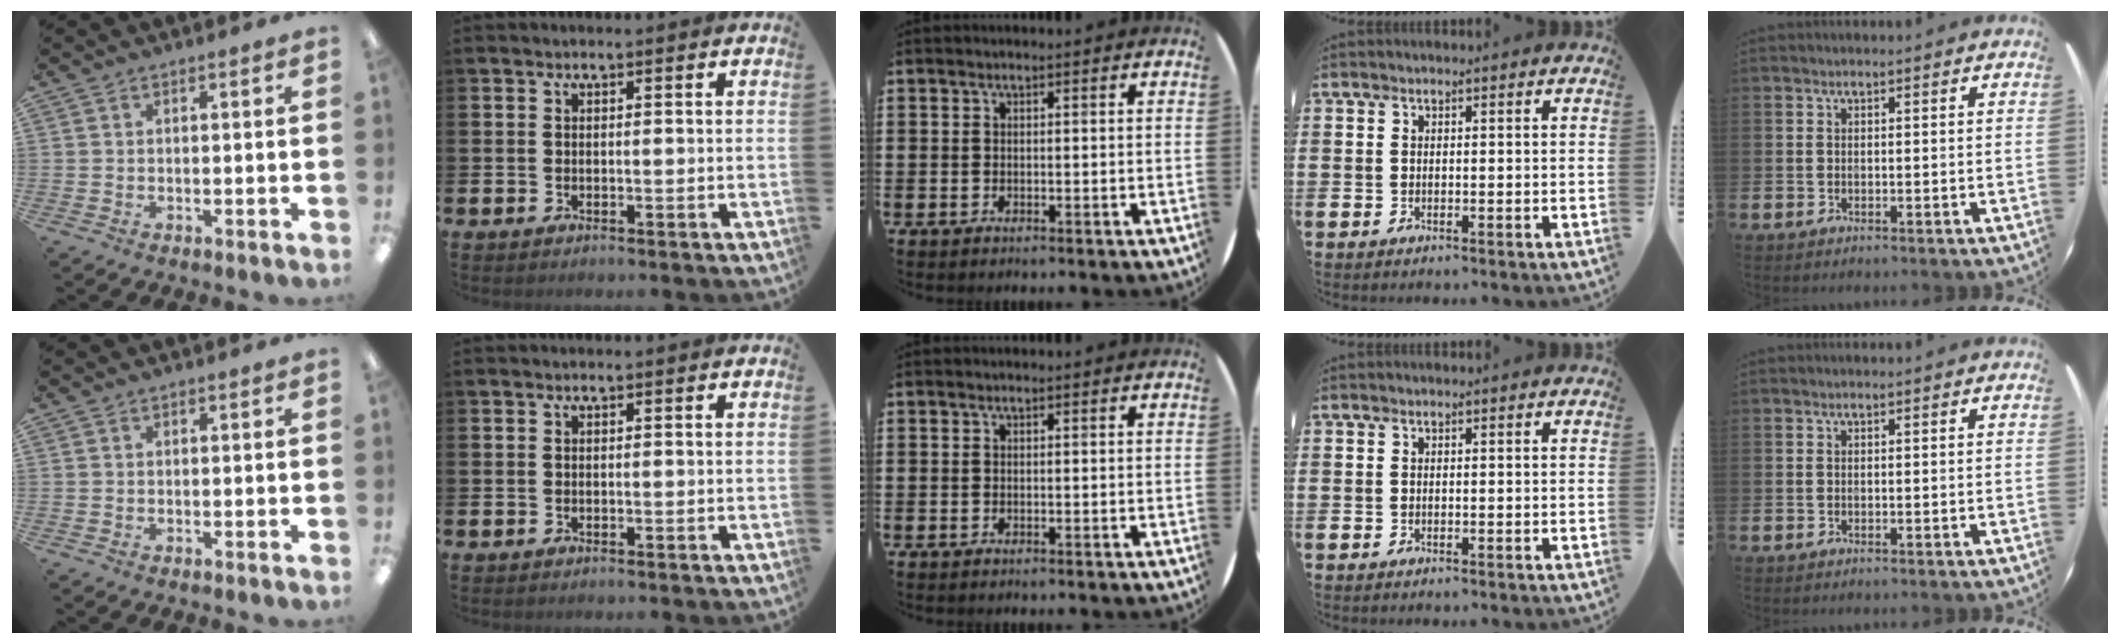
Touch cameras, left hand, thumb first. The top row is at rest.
{}